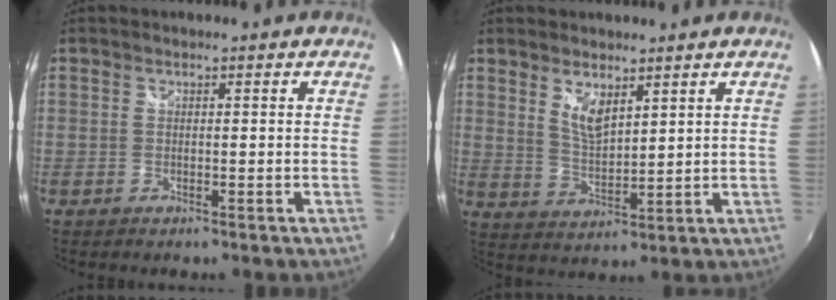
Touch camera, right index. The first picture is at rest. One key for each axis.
{"total": 5.2, "fx": 3.5, "fy": 1.9, "fz": 3.4, "tx": -0.060, "ty": -0.007, "tz": 0.064}